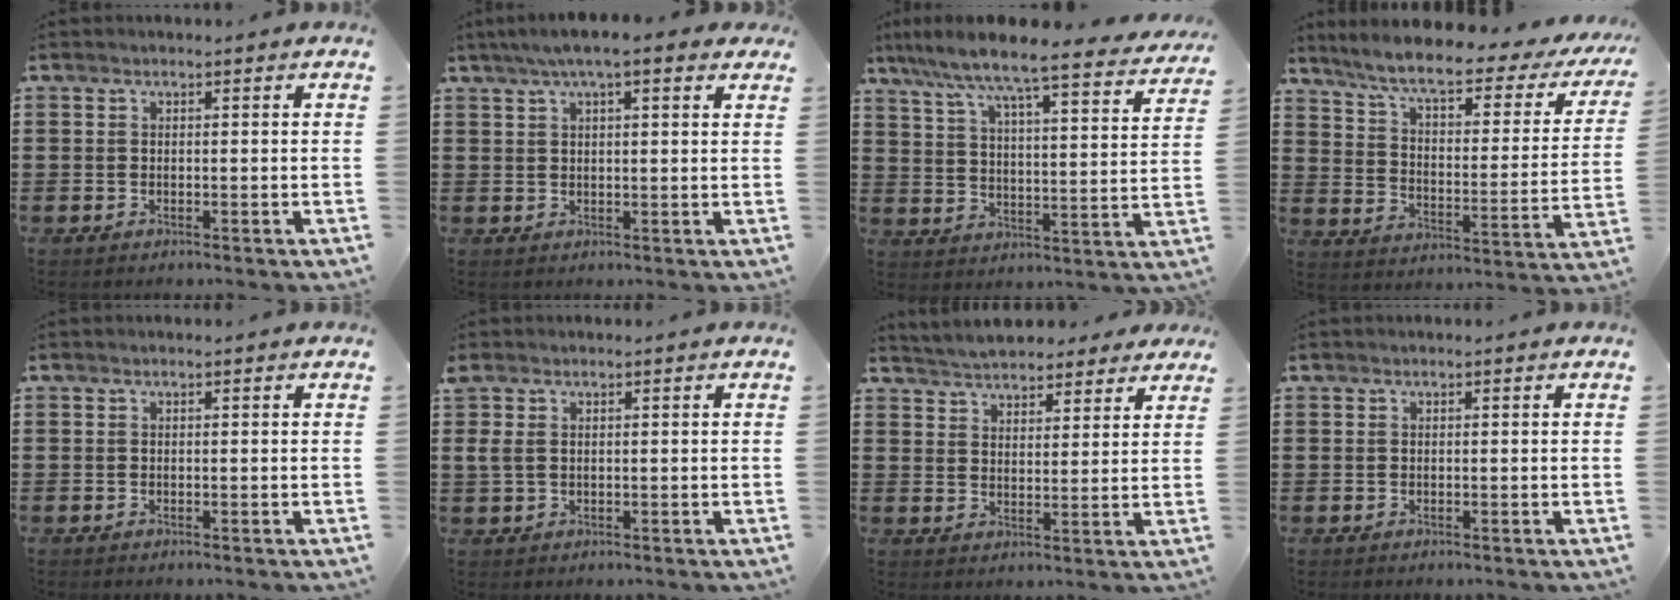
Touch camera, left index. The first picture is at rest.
{"total": 5.0, "force": [3.2, 1.3, 3.7], "torque": [-0.078, 0.007, 0.055]}
{"total": 7.1, "force": [6.5, -0.2, 2.8], "torque": [-0.086, -0.047, 0.103]}
{"total": 7.5, "force": [5.7, 0.8, 4.9], "torque": [-0.116, -0.033, 0.092]}
{"total": 0.0}
{"total": 1.8, "force": [0.5, 1.2, 1.2], "torque": [-0.037, 0.004, 0.007]}
{"total": 4.6, "force": [4.4, 1.2, 0.2], "torque": [-0.025, -0.015, 0.080]}
{"total": 0.0}